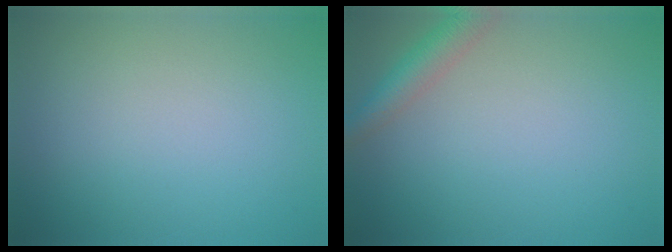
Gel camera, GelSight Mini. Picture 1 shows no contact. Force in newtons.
{"total": 2.9, "press": 2.9, "slide": 0.1}